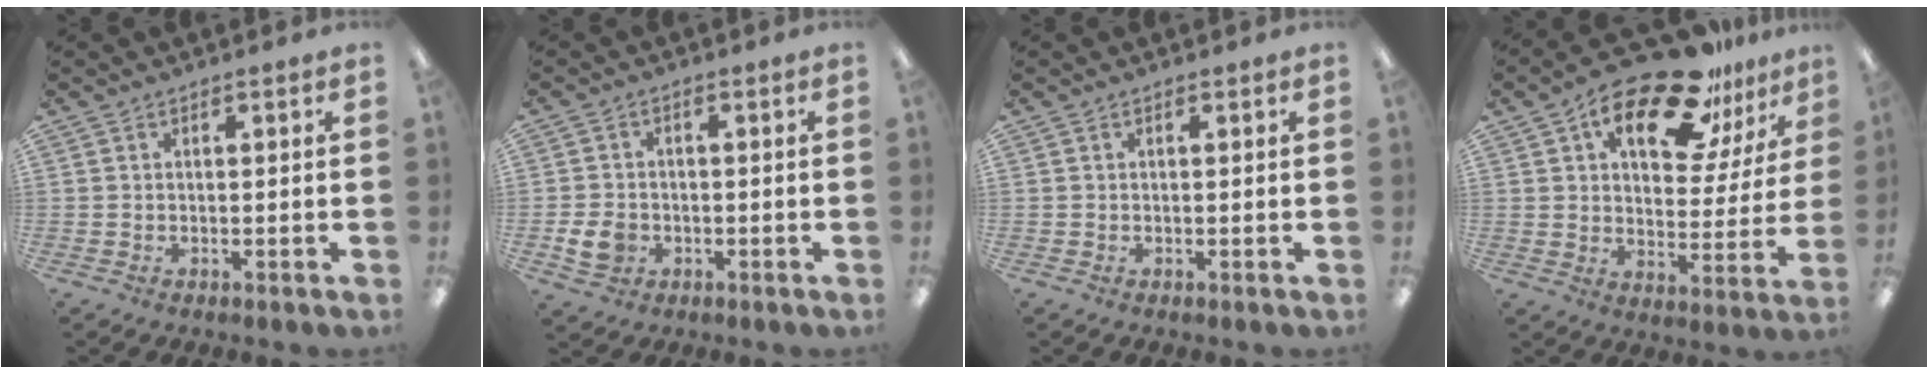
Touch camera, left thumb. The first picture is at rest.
{"total": 5.2, "force": [-1.5, 4.2, 2.6], "torque": [-0.045, 0.003, -0.026]}
{"total": 0.0}
{"total": 18.7, "force": [12.7, 8.0, 11.2], "torque": [-0.175, -0.071, 0.212]}